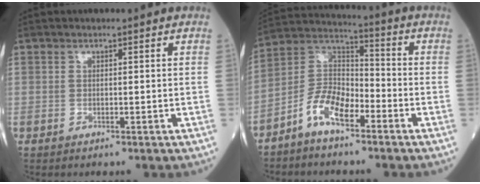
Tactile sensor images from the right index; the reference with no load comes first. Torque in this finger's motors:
{"motor_torque": [-0.11, -0.16, 0.07, 0.03]}